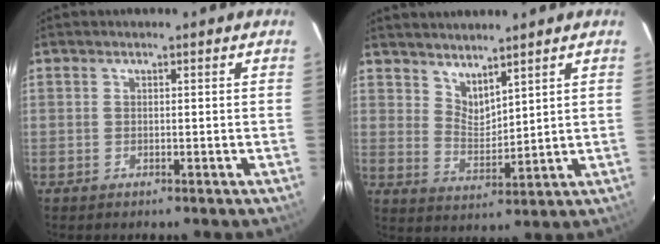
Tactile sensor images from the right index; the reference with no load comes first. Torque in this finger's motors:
{"motor_torque": [-0.08, 0.08, 0.08, 0.00]}